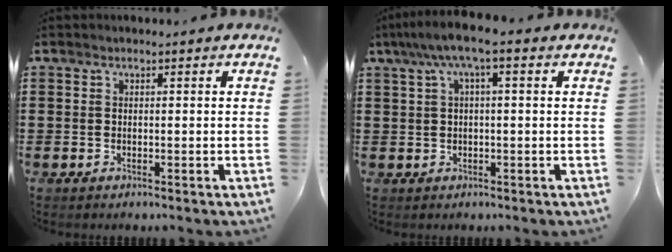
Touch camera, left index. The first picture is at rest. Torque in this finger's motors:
{"motor_torque": [1.43, -0.71, 0.69, 0.21]}